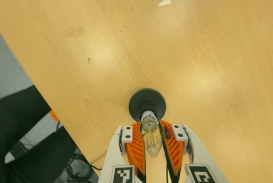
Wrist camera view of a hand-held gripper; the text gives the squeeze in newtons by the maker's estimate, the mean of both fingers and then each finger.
{"total": 26.5, "left": 25.6, "right": 27.5}